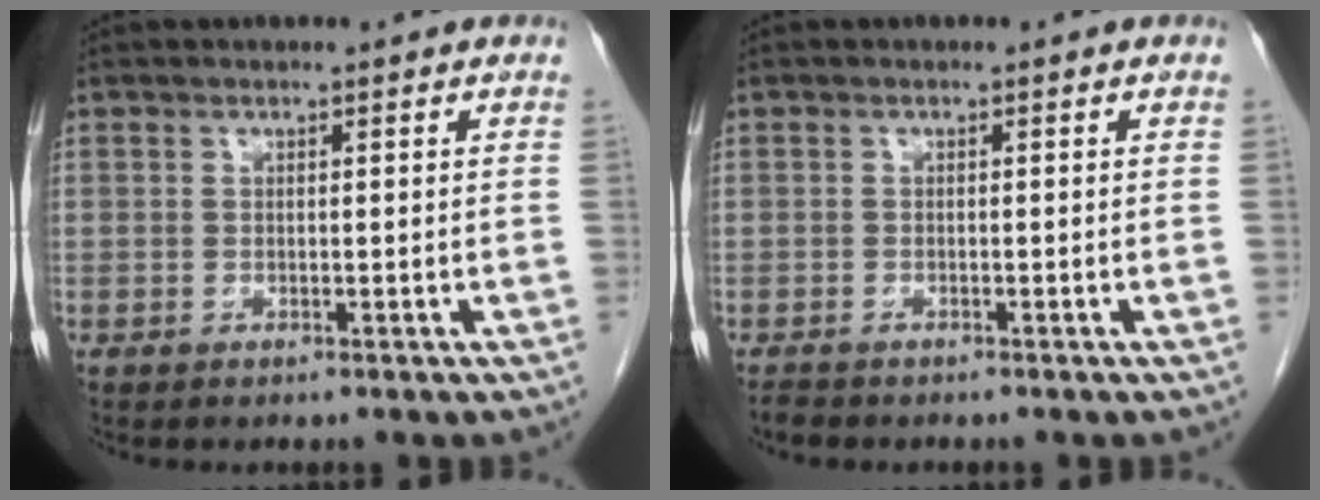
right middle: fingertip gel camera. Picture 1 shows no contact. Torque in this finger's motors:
{"motor_torque": [0.24, 0.00, 0.01, -0.01]}